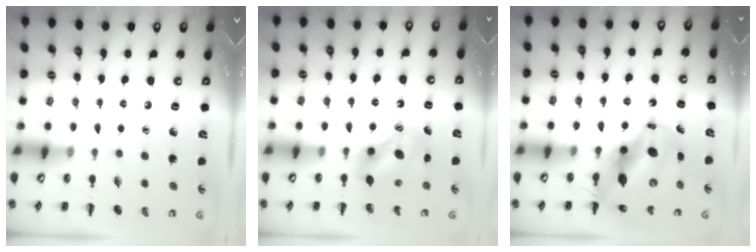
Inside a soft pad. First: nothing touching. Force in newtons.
{"total": 7.7, "press": 7.7, "slide": 0.6}
{"total": 12.5, "press": 12.1, "slide": 3.0}